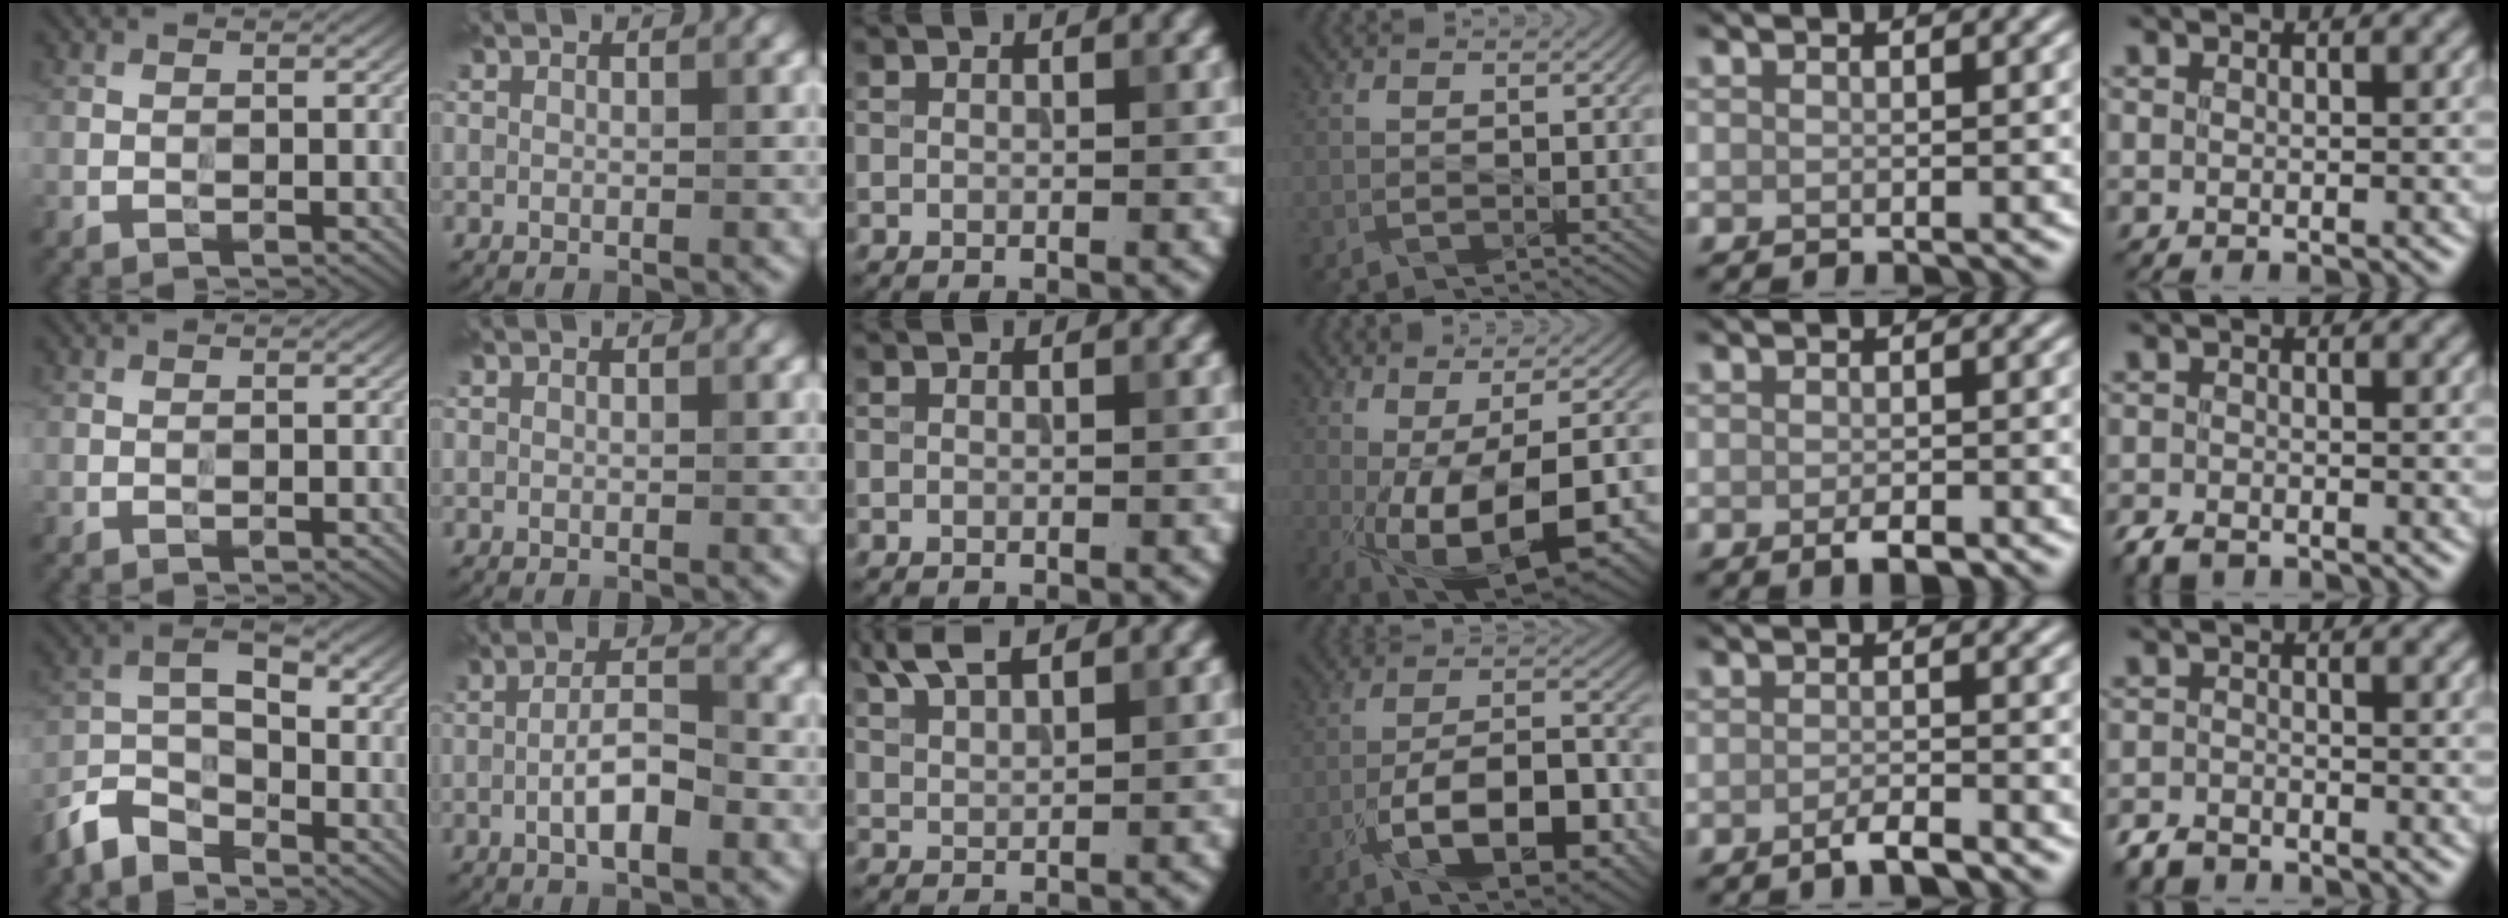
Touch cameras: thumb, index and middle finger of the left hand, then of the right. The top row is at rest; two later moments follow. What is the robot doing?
{"motion": "wipe", "object": "bowl"}